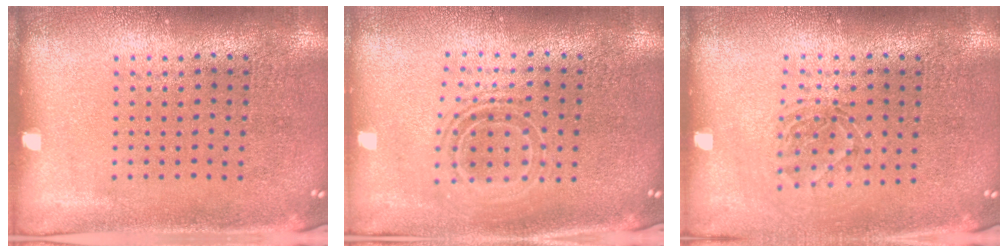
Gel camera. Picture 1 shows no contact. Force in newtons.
{"total": 1.7, "press": 1.3, "slide": 1.1}
{"total": 1.2, "press": 1.1, "slide": 0.6}